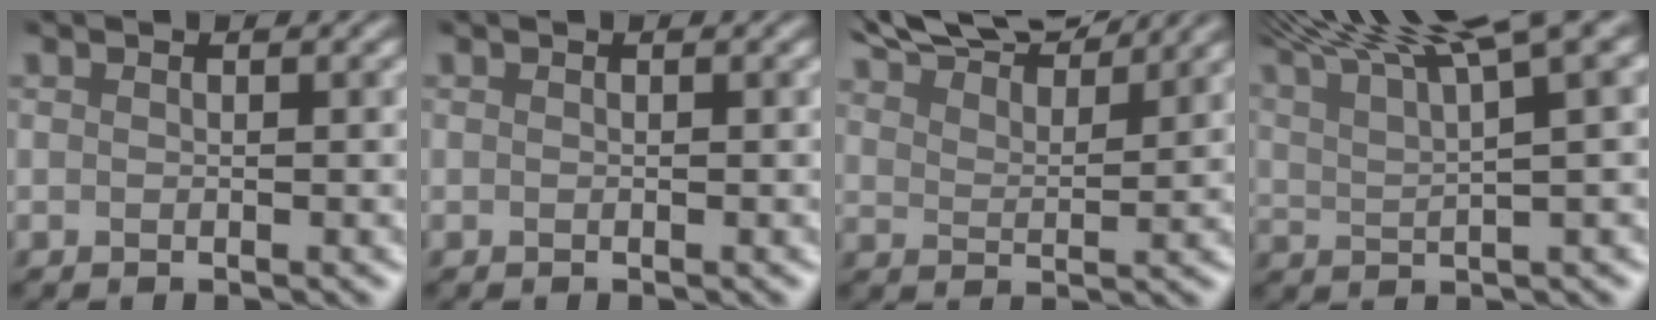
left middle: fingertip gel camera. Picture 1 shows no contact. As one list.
[{"total": 0.0}, {"total": 7.9, "force": [7.6, 0.4, 2.2], "torque": [-0.053, 0.013, 0.116]}, {"total": 9.7, "force": [7.3, 1.2, 6.3], "torque": [-0.109, 0.025, 0.119]}]